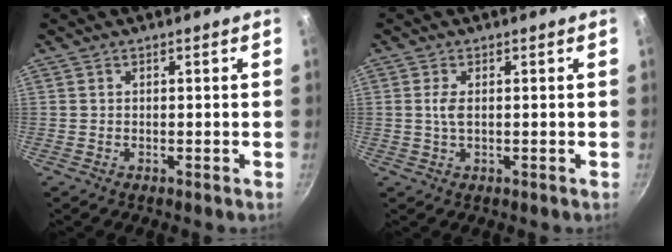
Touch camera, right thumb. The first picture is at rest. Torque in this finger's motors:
{"motor_torque": [0.67, 0.66, 0.68, 0.34, 0.01]}